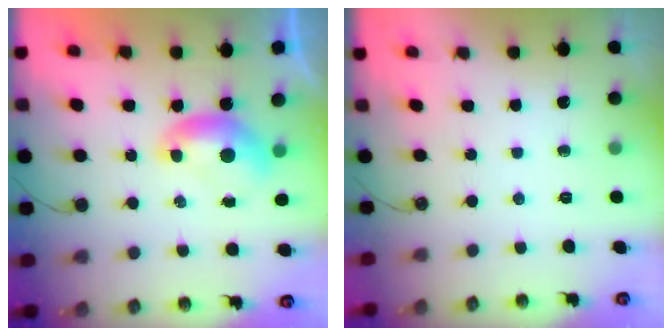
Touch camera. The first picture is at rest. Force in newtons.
{"total": 0.0}